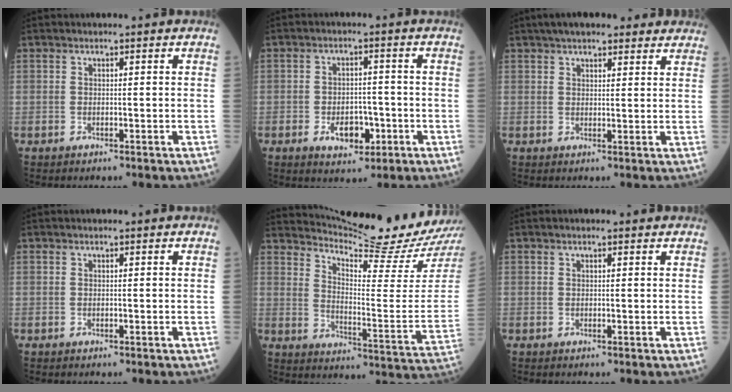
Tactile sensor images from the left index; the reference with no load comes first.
{"total": 5.5, "force": [-2.2, 3.2, 3.9], "torque": [-0.061, 0.001, -0.030]}
{"total": 11.3, "force": [9.3, 3.0, 5.6], "torque": [-0.068, 0.038, 0.125]}
{"total": 0.0}
{"total": 17.6, "force": [16.8, -2.4, 4.6], "torque": [-0.090, -0.115, 0.229]}
{"total": 1.1, "force": [0.9, 0.2, 0.6], "torque": [-0.012, 0.011, 0.010]}